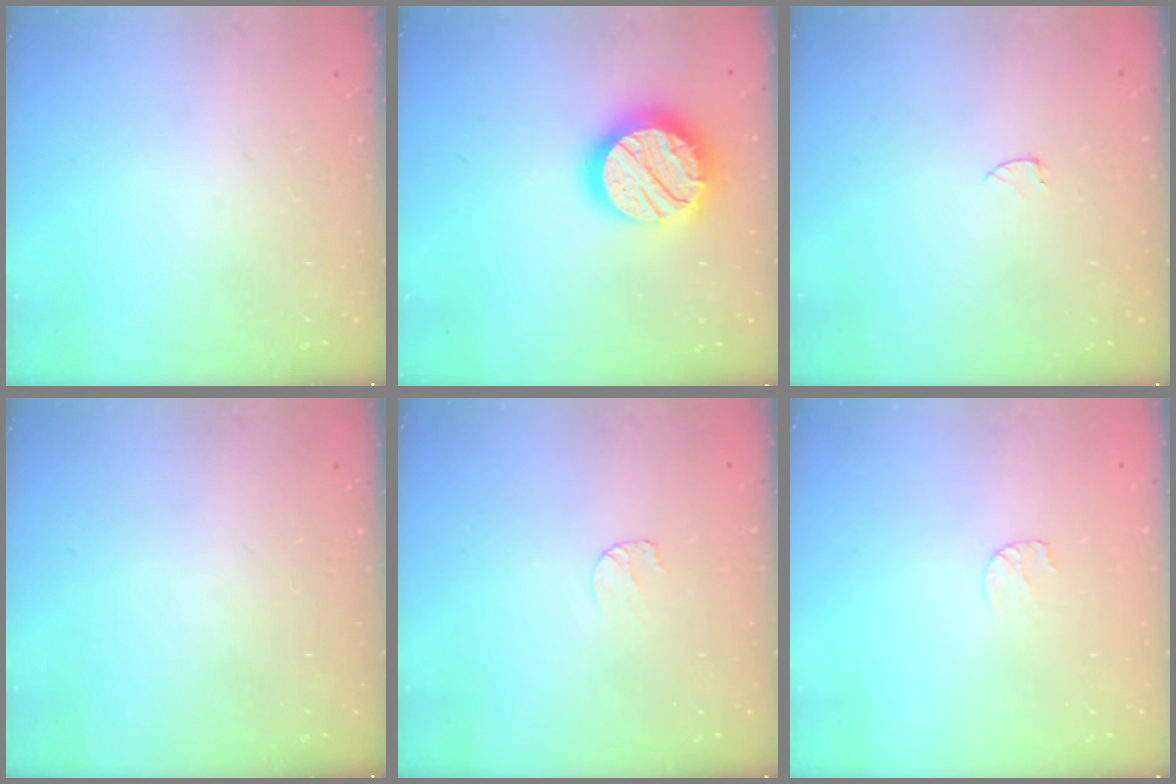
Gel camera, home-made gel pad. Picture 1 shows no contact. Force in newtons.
{"total": 20.3, "press": 20.3, "slide": 1.6}
{"total": 2.6, "press": 2.6, "slide": 0.2}
{"total": 0.0}
{"total": 3.5, "press": 3.4, "slide": 0.4}
{"total": 3.5, "press": 3.4, "slide": 0.4}